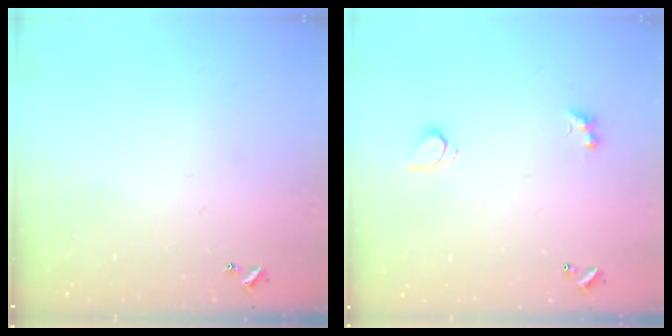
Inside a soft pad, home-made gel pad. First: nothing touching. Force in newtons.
{"total": 3.0, "press": 2.7, "slide": 1.1}